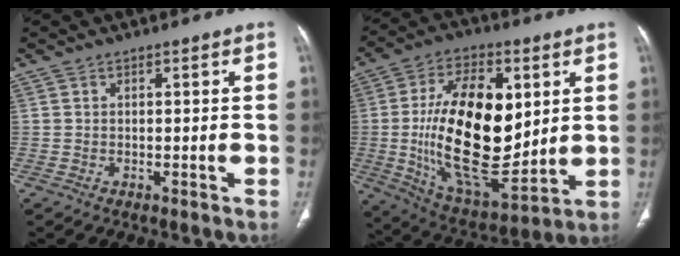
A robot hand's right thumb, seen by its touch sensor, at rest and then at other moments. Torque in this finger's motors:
{"motor_torque": [1.40, 3.62, 2.26, -0.50, 0.31]}